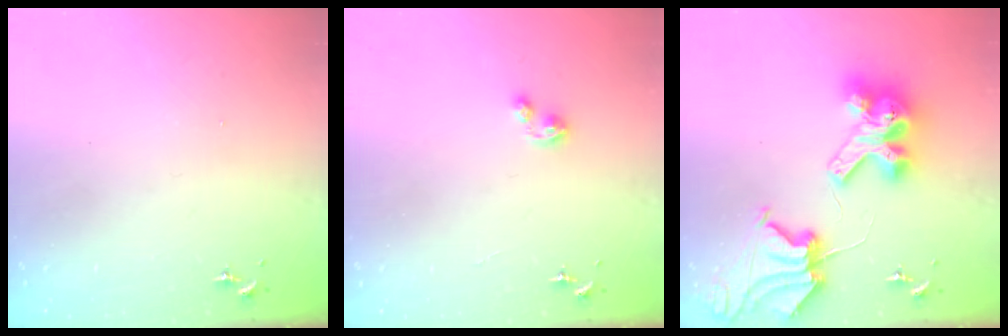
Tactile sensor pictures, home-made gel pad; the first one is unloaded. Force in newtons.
{"total": 2.6, "press": 2.6, "slide": 0.3}
{"total": 13.1, "press": 13.0, "slide": 1.7}